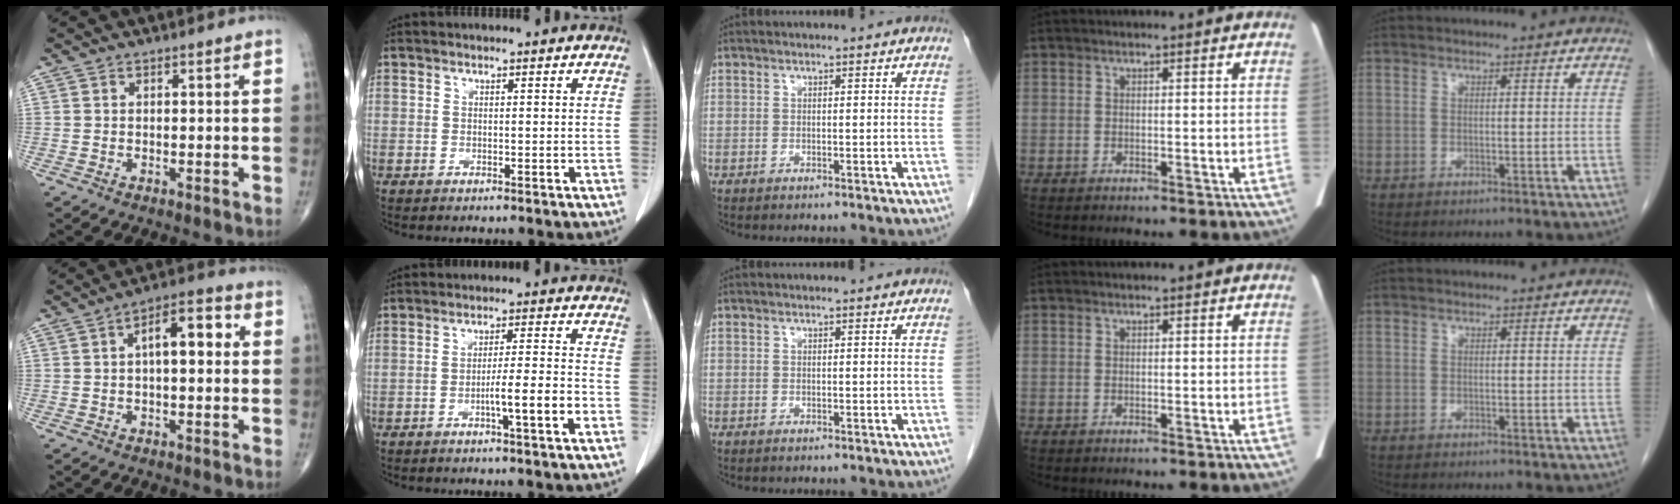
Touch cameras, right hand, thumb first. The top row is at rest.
{"thumb": {"total": 8.8, "force": [1.3, 3.9, 7.8], "torque": [-0.103, 0.029, 0.010]}, "index": {"total": 6.5, "force": [-2.7, -0.2, 5.9], "torque": [-0.091, 0.002, -0.044]}}